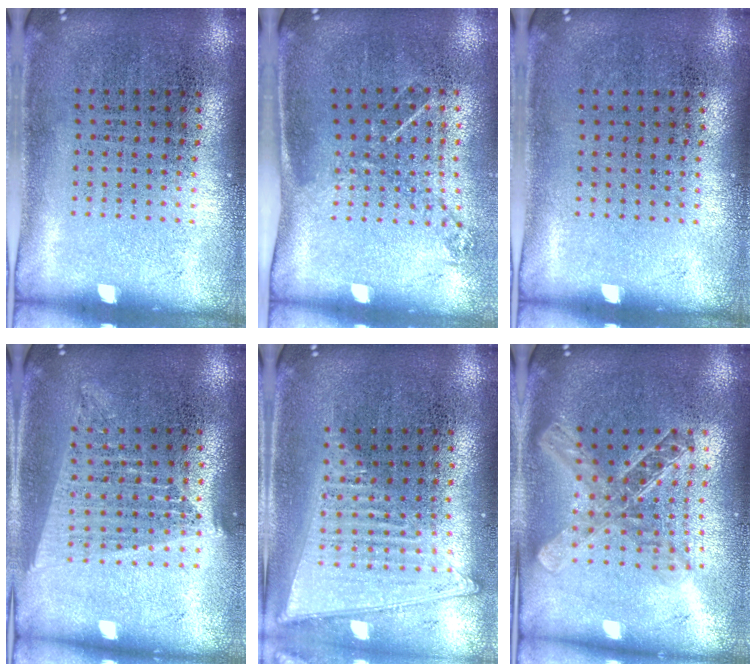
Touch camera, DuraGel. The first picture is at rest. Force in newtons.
{"total": 1.1, "press": 0.9, "slide": 0.6}
{"total": 0.0}
{"total": 1.8, "press": 1.6, "slide": 0.8}
{"total": 1.7, "press": 1.6, "slide": 0.6}
{"total": 2.0, "press": 1.7, "slide": 1.1}